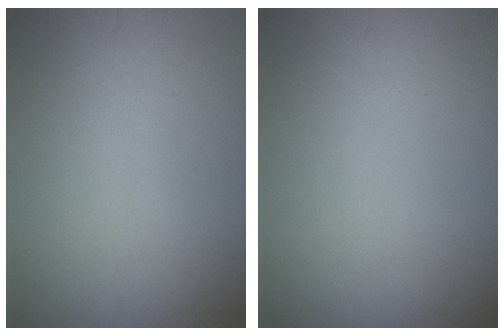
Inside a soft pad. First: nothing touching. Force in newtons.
{"total": 0.0}